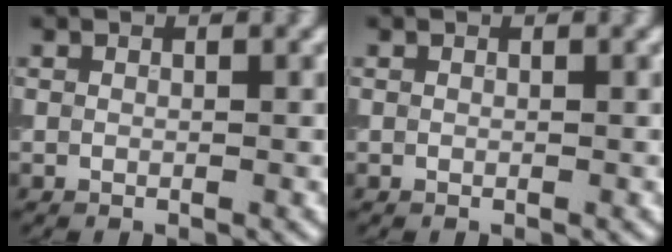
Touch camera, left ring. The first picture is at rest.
{"total": 0.0}